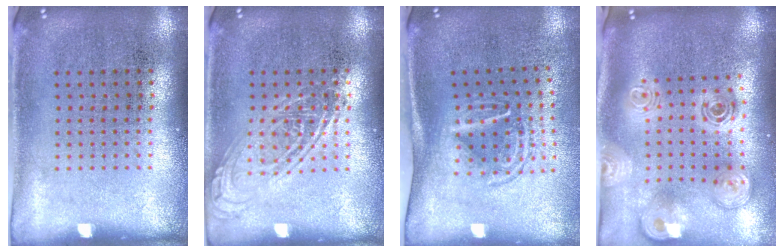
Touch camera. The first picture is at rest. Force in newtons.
{"total": 2.4, "press": 2.3, "slide": 0.3}
{"total": 1.7, "press": 1.2, "slide": 1.2}
{"total": 3.0, "press": 2.0, "slide": 2.1}